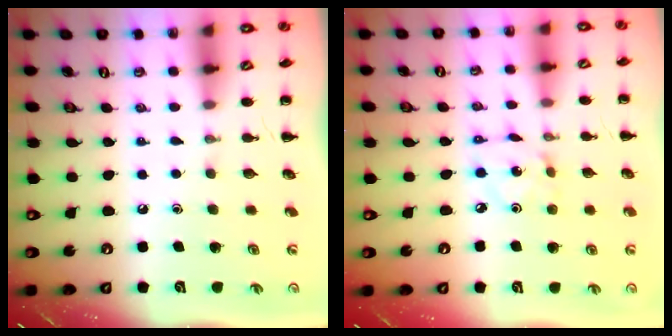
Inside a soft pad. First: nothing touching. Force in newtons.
{"total": 2.1, "press": 2.0, "slide": 0.6}